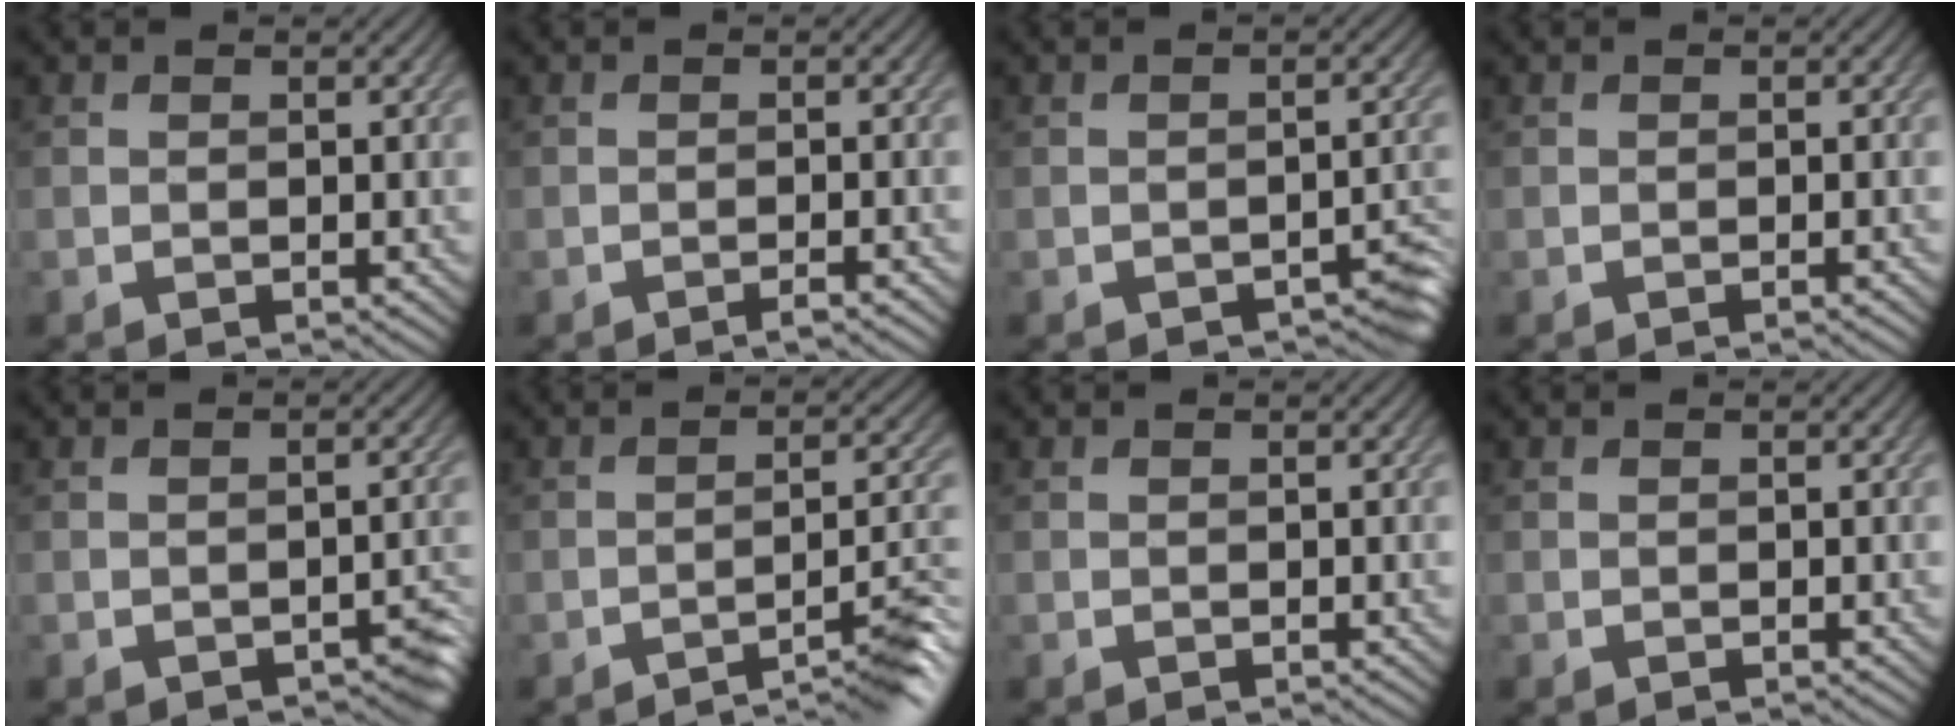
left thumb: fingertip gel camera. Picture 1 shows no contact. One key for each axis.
{"total": 1.5, "fx": -0.9, "fy": 0.1, "fz": 1.2, "tx": -0.012, "ty": 0.006, "tz": -0.022}
{"total": 3.4, "fx": -2.4, "fy": 1.2, "fz": 2.1, "tx": -0.022, "ty": -0.001, "tz": -0.024}
{"total": 0.7, "fx": -0.4, "fy": 0.1, "fz": 0.6, "tx": -0.005, "ty": 0.003, "tz": -0.011}
{"total": 2.4, "fx": -1.6, "fy": 0.9, "fz": 1.5, "tx": -0.019, "ty": -0.002, "tz": -0.018}
{"total": 7.2, "fx": -5.1, "fy": 1.0, "fz": 5.0, "tx": -0.063, "ty": 0.020, "tz": -0.080}
{"total": 0.0}
{"total": 0.0}